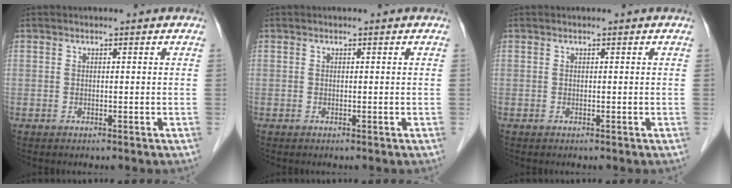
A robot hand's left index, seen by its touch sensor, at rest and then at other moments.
{"total": 0.0}
{"total": 0.0}